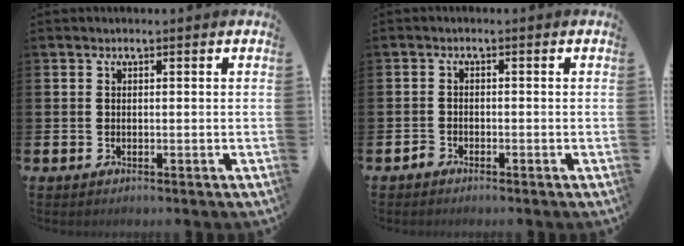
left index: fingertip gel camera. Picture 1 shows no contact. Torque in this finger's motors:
{"motor_torque": [-0.17, 0.04, -0.04, -0.01]}